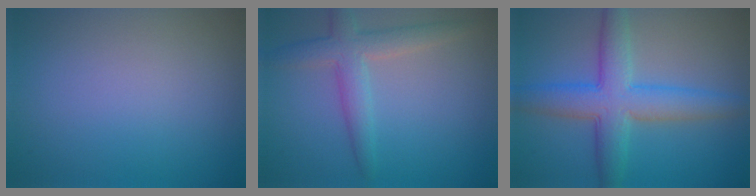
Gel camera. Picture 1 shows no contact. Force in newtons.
{"total": 3.8, "press": 3.8, "slide": 0.2}
{"total": 6.4, "press": 6.4, "slide": 0.1}